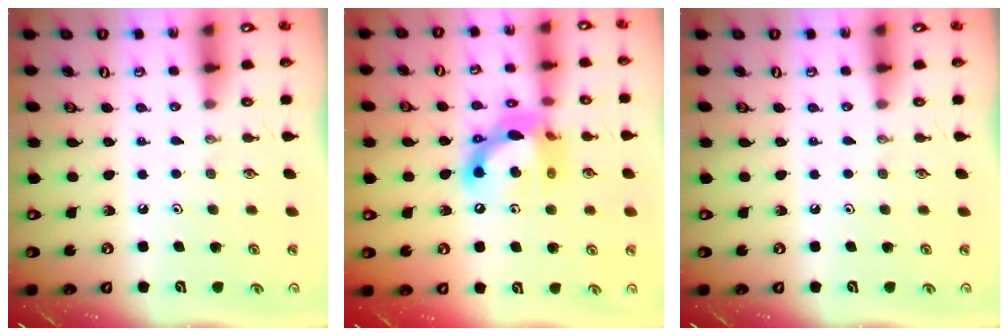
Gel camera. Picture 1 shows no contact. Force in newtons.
{"total": 14.7, "press": 14.7, "slide": 0.9}
{"total": 0.0}